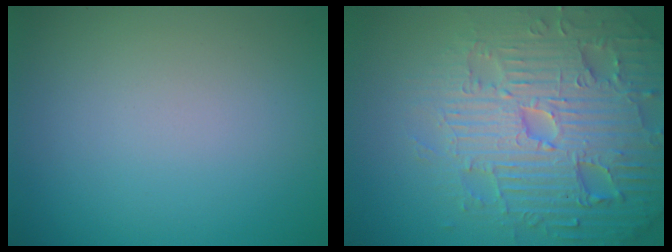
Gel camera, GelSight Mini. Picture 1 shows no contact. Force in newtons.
{"total": 7.8, "press": 7.6, "slide": 1.7}